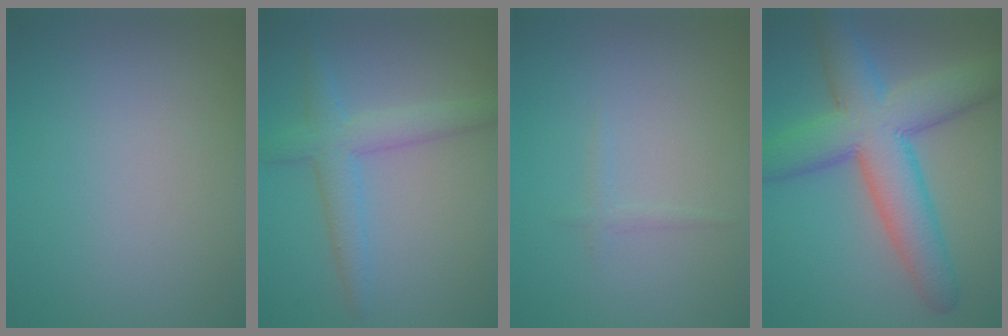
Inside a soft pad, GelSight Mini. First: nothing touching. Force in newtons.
{"total": 3.8, "press": 3.8, "slide": 0.2}
{"total": 0.7, "press": 0.7, "slide": 0.1}
{"total": 10.1, "press": 10.1, "slide": 0.2}